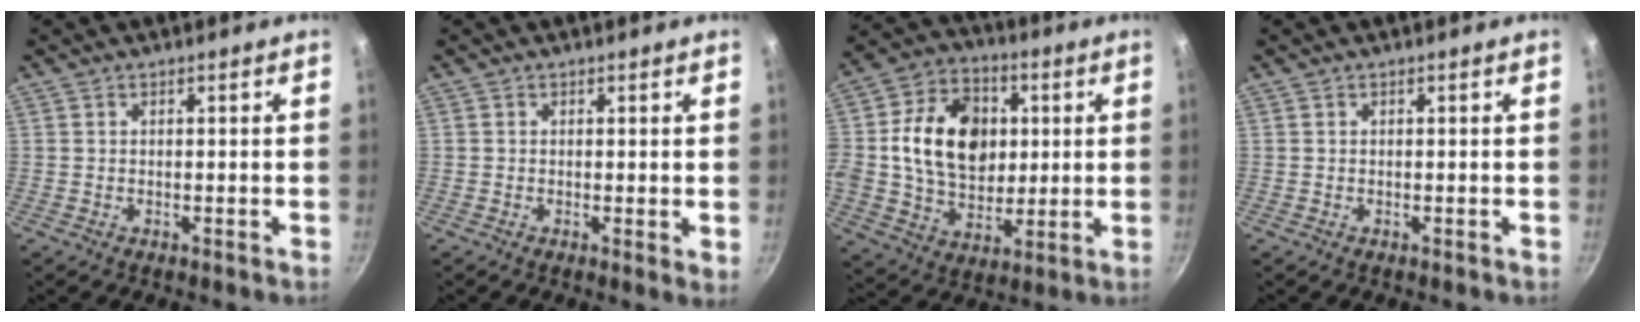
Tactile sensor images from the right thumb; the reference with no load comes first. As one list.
[{"total": 1.5, "force": [0.3, 0.6, 1.3], "torque": [-0.018, -0.006, 0.001]}, {"total": 20.0, "force": [2.5, 15.1, 12.9], "torque": [-0.191, 0.016, 0.038]}, {"total": 0.0}]